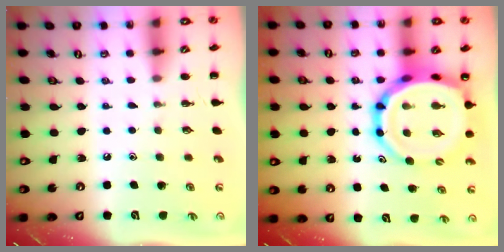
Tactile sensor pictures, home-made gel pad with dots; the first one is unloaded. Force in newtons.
{"total": 17.0, "press": 16.4, "slide": 4.5}